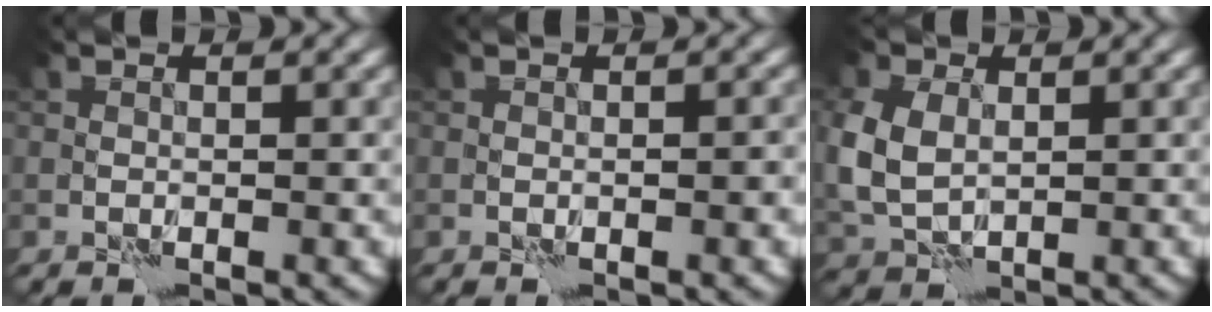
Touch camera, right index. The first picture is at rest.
{"total": 0.9, "force": [-0.4, 0.2, 0.8], "torque": [-0.012, 0.002, -0.006]}
{"total": 5.3, "force": [0.8, 3.8, 3.6], "torque": [-0.108, -0.001, 0.019]}